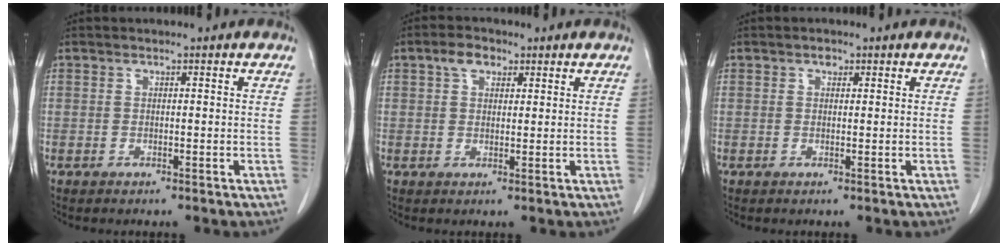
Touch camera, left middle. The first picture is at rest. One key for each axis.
{"total": 3.2, "fx": 1.8, "fy": 1.9, "fz": 1.7, "tx": -0.035, "ty": 0.009, "tz": 0.034}
{"total": 0.9, "fx": 0.5, "fy": 0.6, "fz": 0.4, "tx": -0.005, "ty": -0.002, "tz": 0.008}